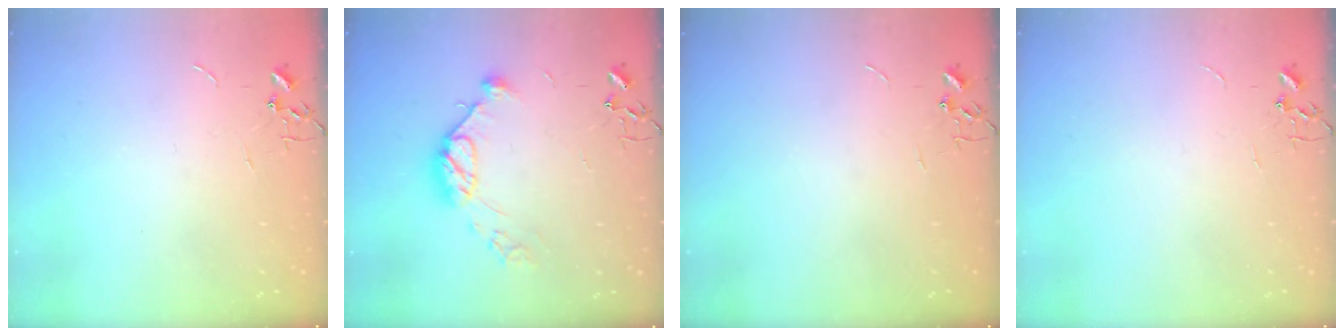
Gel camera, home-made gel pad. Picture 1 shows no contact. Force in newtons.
{"total": 11.3, "press": 11.3, "slide": 1.0}
{"total": 0.0}
{"total": 0.0}